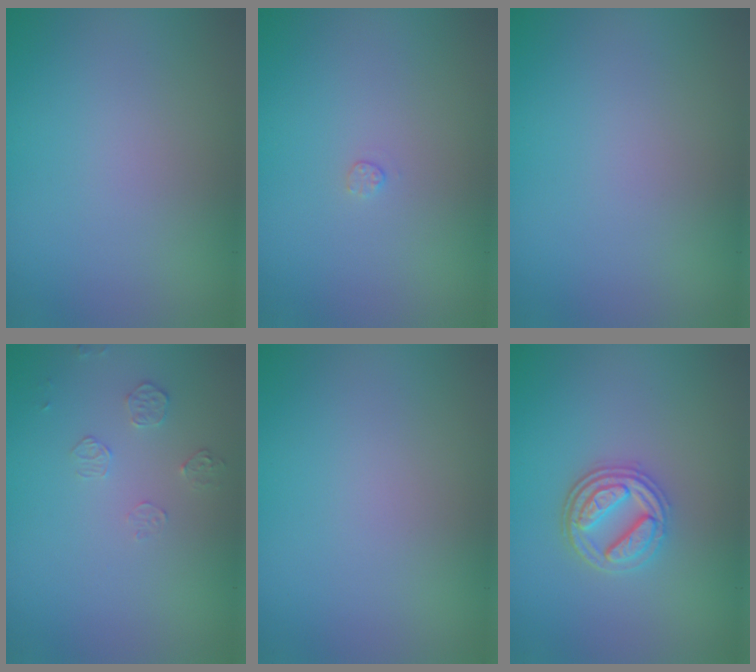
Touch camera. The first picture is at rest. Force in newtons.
{"total": 0.5, "press": 0.5, "slide": 0.2}
{"total": 0.0}
{"total": 1.3, "press": 0.6, "slide": 1.1}
{"total": 0.0}
{"total": 3.6, "press": 3.2, "slide": 1.7}